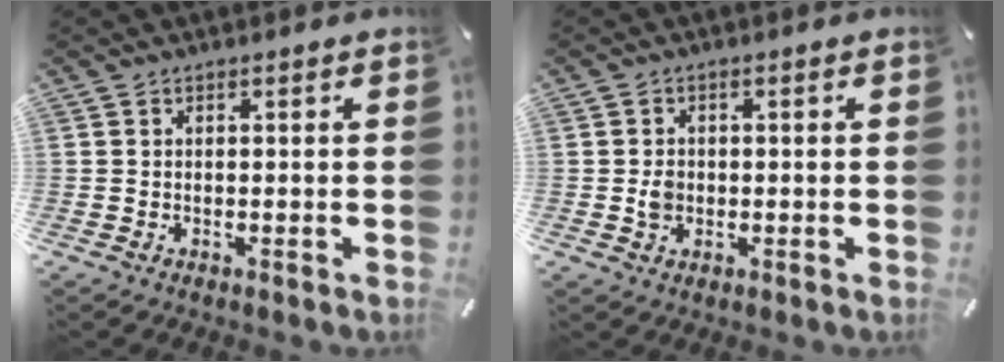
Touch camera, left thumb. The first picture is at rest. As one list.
[{"total": 2.8, "force": [-0.2, 2.4, 1.5], "torque": [-0.022, 0.002, -0.007]}]